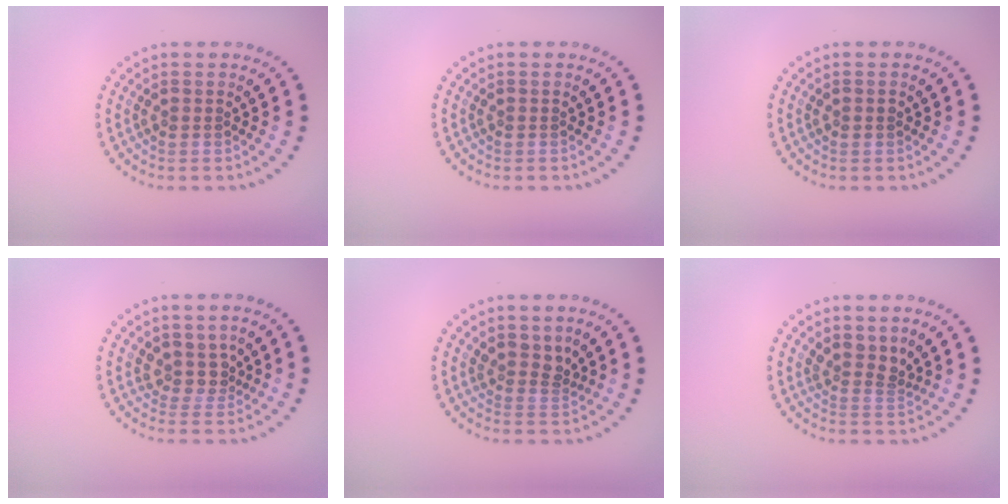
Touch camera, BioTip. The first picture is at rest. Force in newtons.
{"total": 0.0}
{"total": 0.8, "press": 0.8, "slide": 0.0}
{"total": 2.3, "press": 1.7, "slide": 1.5}
{"total": 2.0, "press": 1.5, "slide": 1.4}
{"total": 2.1, "press": 1.5, "slide": 1.4}